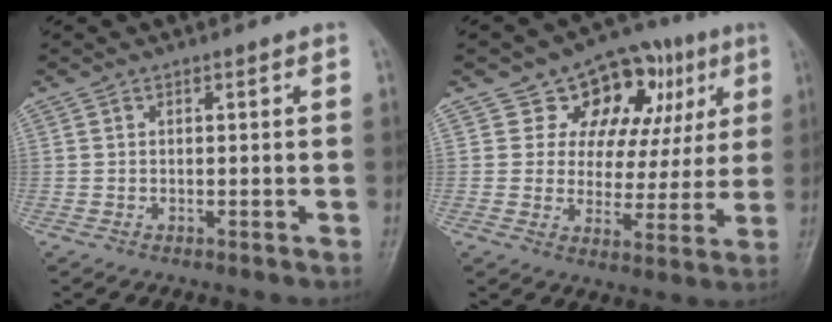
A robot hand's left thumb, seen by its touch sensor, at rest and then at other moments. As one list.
[{"total": 15.3, "force": [6.5, 10.9, 8.5], "torque": [-0.052, 0.001, 0.095]}]